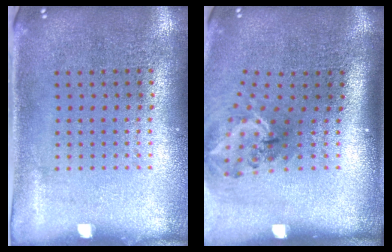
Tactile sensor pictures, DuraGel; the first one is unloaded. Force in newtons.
{"total": 1.8, "press": 1.2, "slide": 1.4}